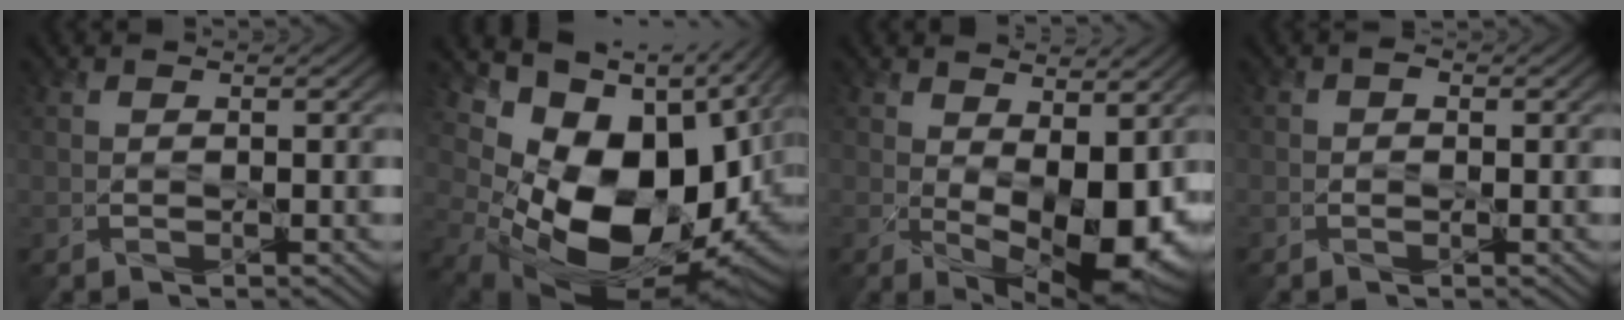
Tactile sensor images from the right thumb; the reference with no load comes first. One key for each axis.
{"total": 17.9, "fx": 1.8, "fy": 11.7, "fz": 13.4, "tx": -0.237, "ty": -0.051, "tz": 0.078}
{"total": 10.2, "fx": 0.3, "fy": 5.5, "fz": 8.6, "tx": -0.140, "ty": -0.021, "tz": 0.012}
{"total": 0.9, "fx": -0.1, "fy": 0.7, "fz": 0.6, "tx": -0.002, "ty": 0.003, "tz": -0.009}